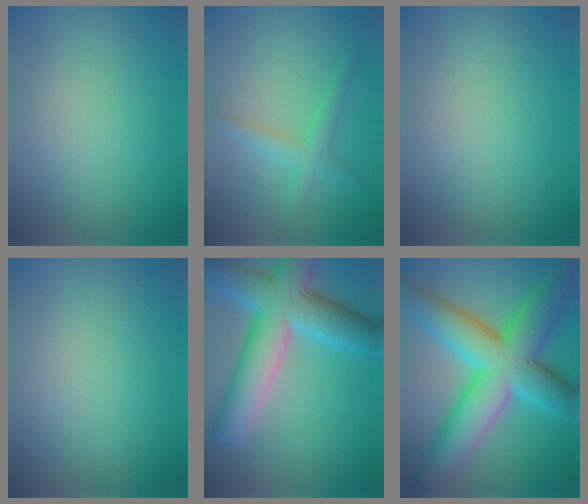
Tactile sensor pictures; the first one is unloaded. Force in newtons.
{"total": 2.0, "press": 2.0, "slide": 0.0}
{"total": 0.0}
{"total": 0.0}
{"total": 9.1, "press": 9.1, "slide": 0.3}
{"total": 11.6, "press": 11.6, "slide": 0.3}